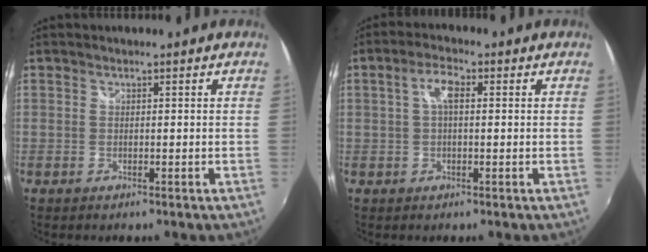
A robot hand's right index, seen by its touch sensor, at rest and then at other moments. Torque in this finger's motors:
{"motor_torque": [0.43, 0.11, 0.18, 0.07]}